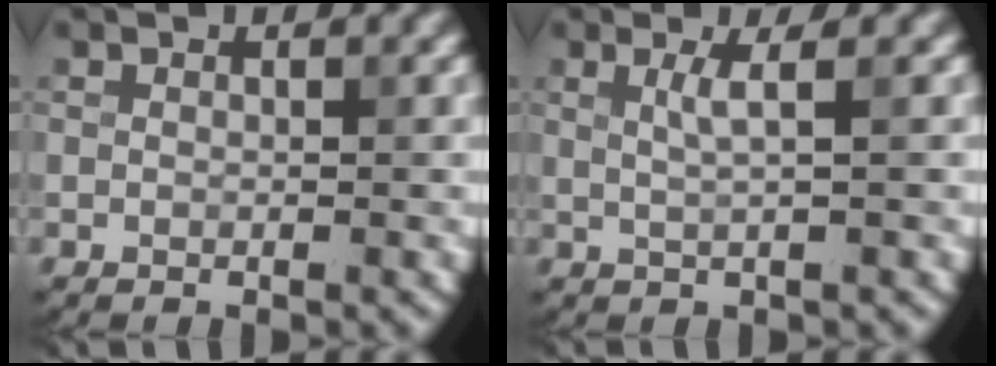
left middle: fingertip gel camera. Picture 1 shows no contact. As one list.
[{"total": 2.1, "force": [0.6, 0.5, 1.9], "torque": [-0.034, 0.000, 0.006]}]